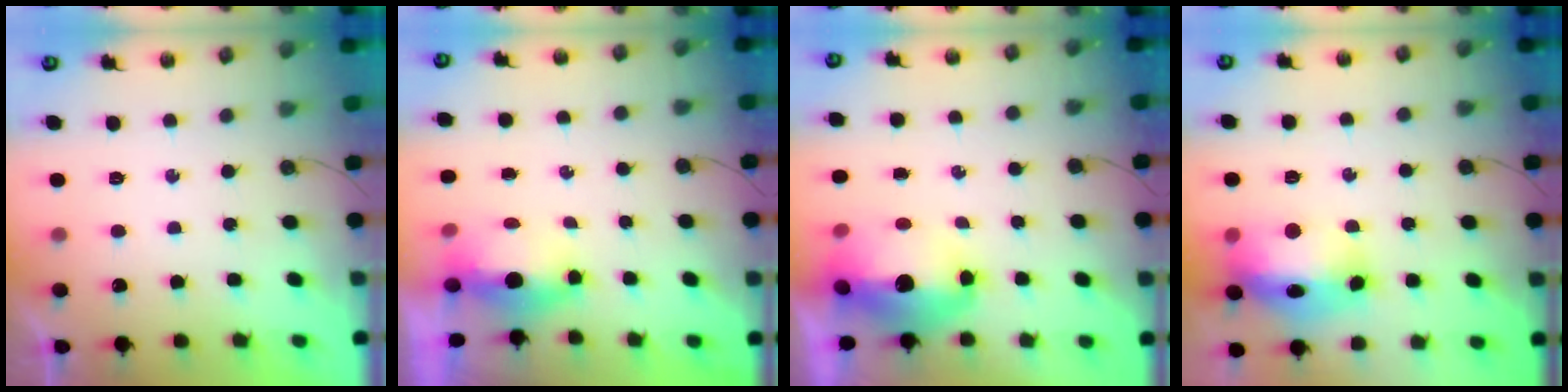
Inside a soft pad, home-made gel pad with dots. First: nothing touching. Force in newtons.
{"total": 14.4, "press": 7.2, "slide": 12.4}
{"total": 13.7, "press": 13.6, "slide": 1.7}
{"total": 16.4, "press": 16.3, "slide": 1.7}